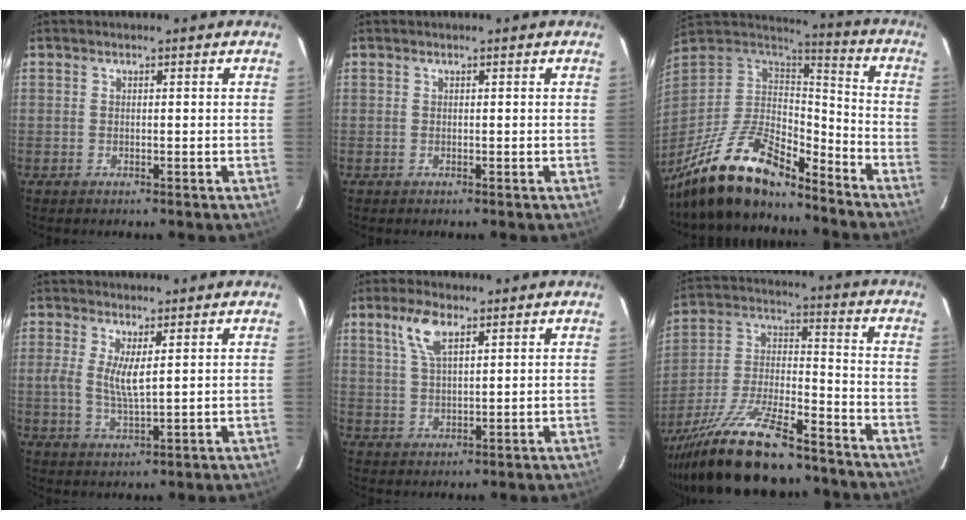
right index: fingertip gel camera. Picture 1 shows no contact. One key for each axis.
{"total": 0.0}
{"total": 21.8, "fx": -17.0, "fy": 6.8, "fz": 11.9, "tx": -0.246, "ty": -0.028, "tz": -0.305}
{"total": 4.9, "fx": 1.2, "fy": 1.0, "fz": 4.7, "tx": -0.094, "ty": -0.008, "tz": 0.021}
{"total": 6.2, "fx": 3.4, "fy": 2.2, "fz": 4.7, "tx": -0.096, "ty": 0.010, "tz": 0.070}
{"total": 22.2, "fx": -17.2, "fy": 5.8, "fz": 12.7, "tx": -0.252, "ty": -0.021, "tz": -0.284}